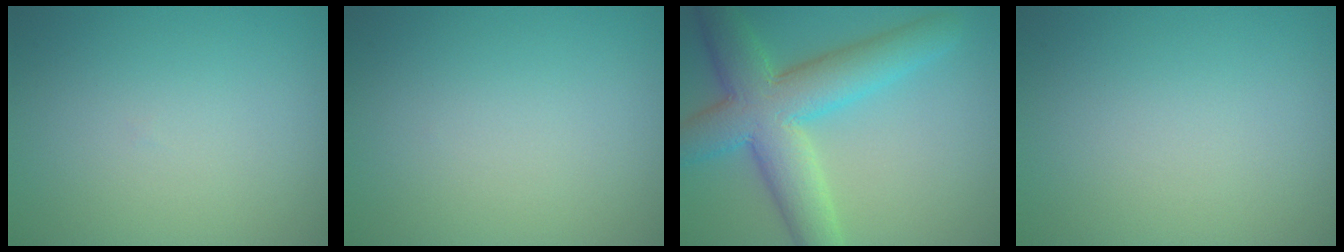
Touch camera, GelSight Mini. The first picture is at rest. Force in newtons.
{"total": 0.0}
{"total": 8.6, "press": 8.6, "slide": 0.4}
{"total": 0.0}